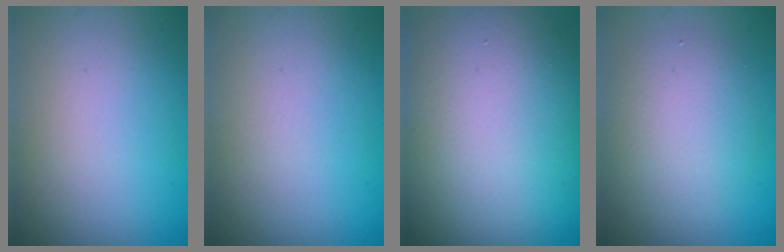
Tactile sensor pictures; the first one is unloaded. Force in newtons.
{"total": 0.0}
{"total": 15.8, "press": 15.8, "slide": 0.9}
{"total": 4.4, "press": 4.4, "slide": 0.2}